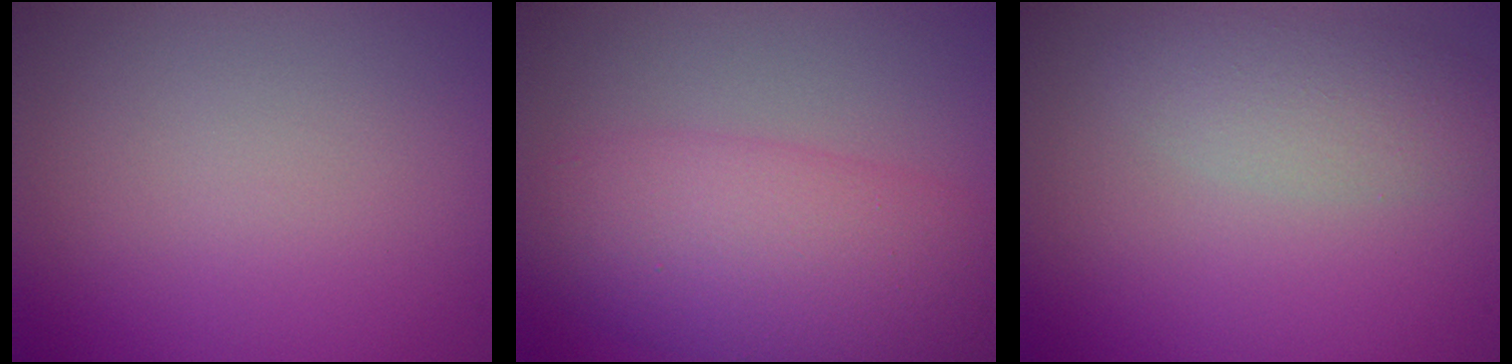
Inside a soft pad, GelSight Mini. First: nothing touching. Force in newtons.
{"total": 7.1, "press": 7.1, "slide": 0.1}
{"total": 3.3, "press": 3.2, "slide": 0.0}